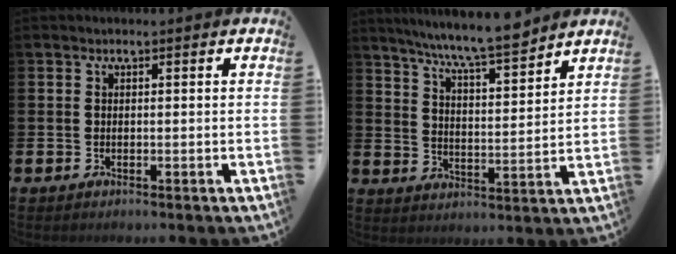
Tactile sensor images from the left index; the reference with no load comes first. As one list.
[{"total": 8.6, "force": [8.1, 0.2, 3.0], "torque": [-0.080, -0.047, 0.143]}]